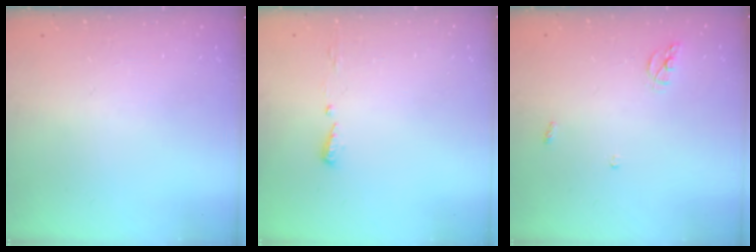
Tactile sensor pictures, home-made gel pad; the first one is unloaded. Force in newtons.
{"total": 4.7, "press": 4.7, "slide": 0.4}
{"total": 5.6, "press": 5.6, "slide": 0.4}